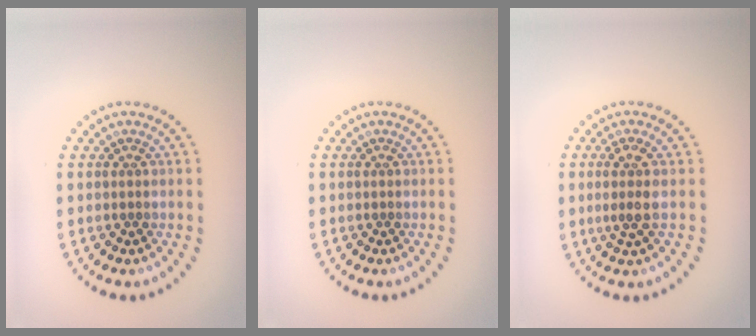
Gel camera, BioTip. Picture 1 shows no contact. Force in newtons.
{"total": 0.0}
{"total": 2.0, "press": 1.7, "slide": 1.1}